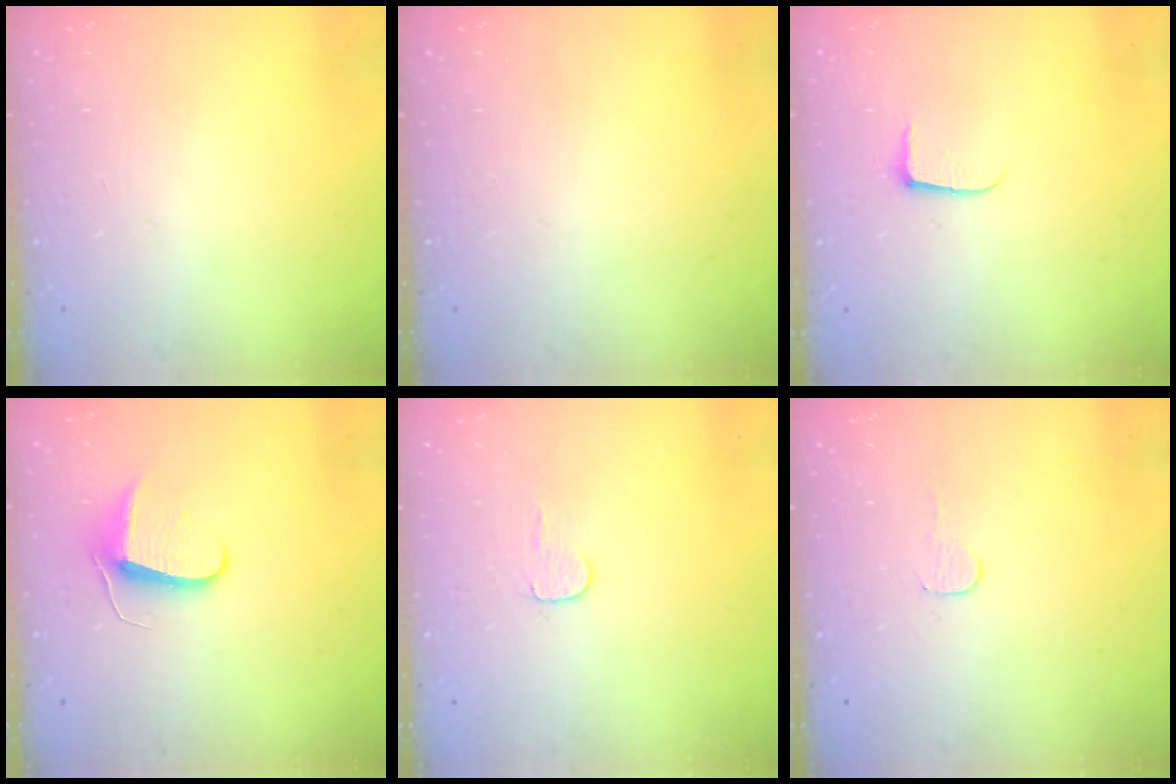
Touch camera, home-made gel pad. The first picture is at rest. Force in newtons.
{"total": 0.0}
{"total": 5.0, "press": 5.0, "slide": 0.5}
{"total": 8.5, "press": 8.5, "slide": 0.6}
{"total": 4.0, "press": 4.0, "slide": 0.4}
{"total": 2.8, "press": 2.8, "slide": 0.2}